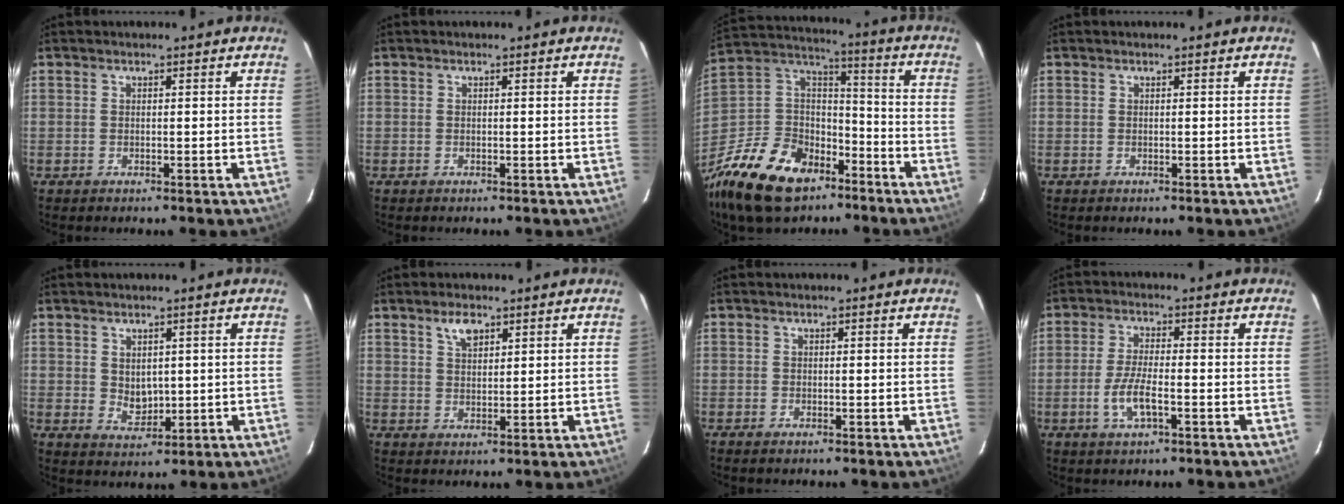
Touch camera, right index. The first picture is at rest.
{"total": 0.0}
{"total": 23.1, "force": [-14.6, 13.7, 11.7], "torque": [-0.275, 0.019, -0.243]}
{"total": 0.0}
{"total": 4.0, "force": [0.9, 3.1, 2.3], "torque": [-0.036, -0.001, 0.025]}
{"total": 3.7, "force": [2.3, 1.8, 2.3], "torque": [-0.040, 0.006, 0.044]}
{"total": 0.9, "force": [-0.7, 0.4, 0.3], "torque": [-0.007, -0.002, -0.015]}
{"total": 6.4, "force": [-2.3, 1.8, 5.6], "torque": [-0.120, -0.003, -0.046]}